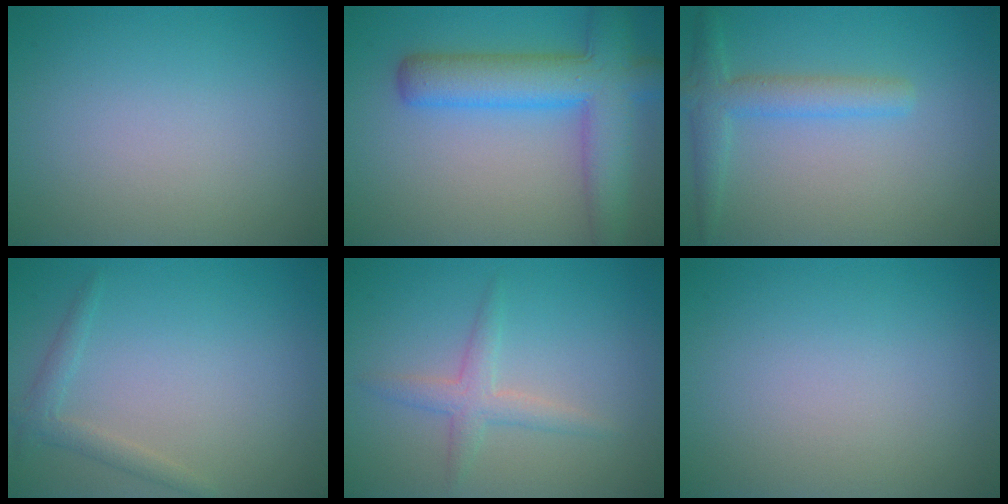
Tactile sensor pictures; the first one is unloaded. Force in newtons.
{"total": 7.5, "press": 7.4, "slide": 0.3}
{"total": 3.0, "press": 3.0, "slide": 0.1}
{"total": 1.6, "press": 1.6, "slide": 0.1}
{"total": 2.3, "press": 2.3, "slide": 0.1}
{"total": 0.0}